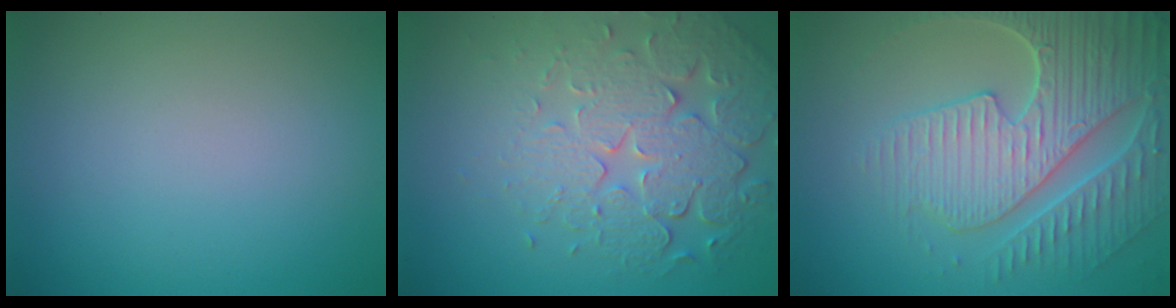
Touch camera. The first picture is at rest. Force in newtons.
{"total": 6.8, "press": 5.1, "slide": 4.5}
{"total": 7.5, "press": 5.9, "slide": 4.7}